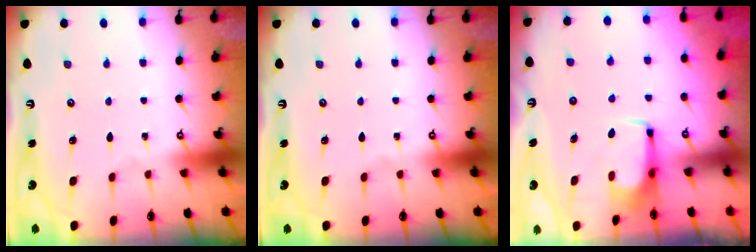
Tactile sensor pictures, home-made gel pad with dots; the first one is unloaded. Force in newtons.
{"total": 0.0}
{"total": 1.0, "press": 0.9, "slide": 0.4}